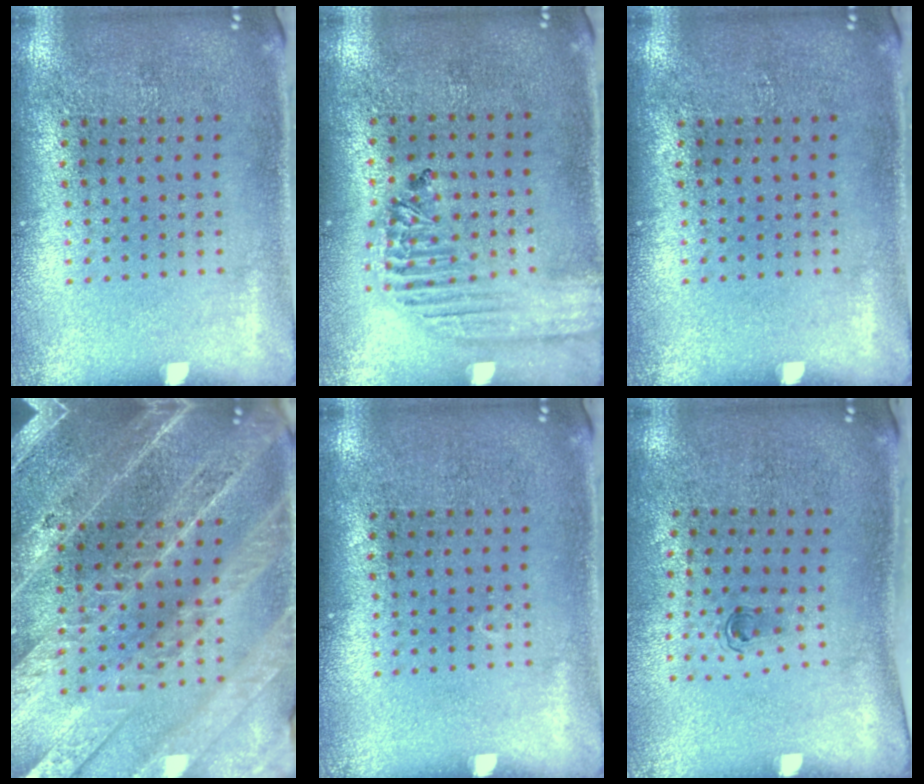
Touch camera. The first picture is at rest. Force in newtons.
{"total": 1.8, "press": 1.7, "slide": 0.7}
{"total": 0.0}
{"total": 4.6, "press": 4.1, "slide": 2.2}
{"total": 0.0}
{"total": 0.6, "press": 0.3, "slide": 0.5}